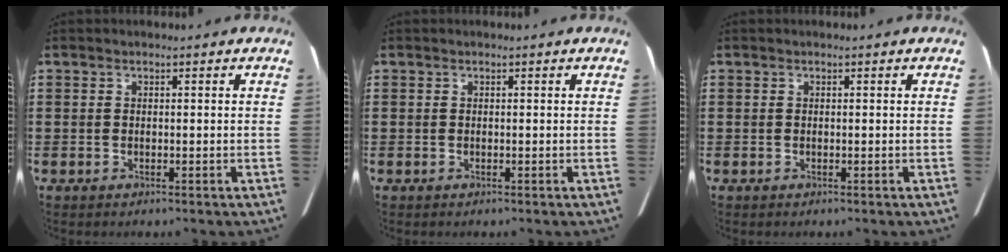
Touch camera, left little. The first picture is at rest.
{"total": 0.0}
{"total": 0.0}